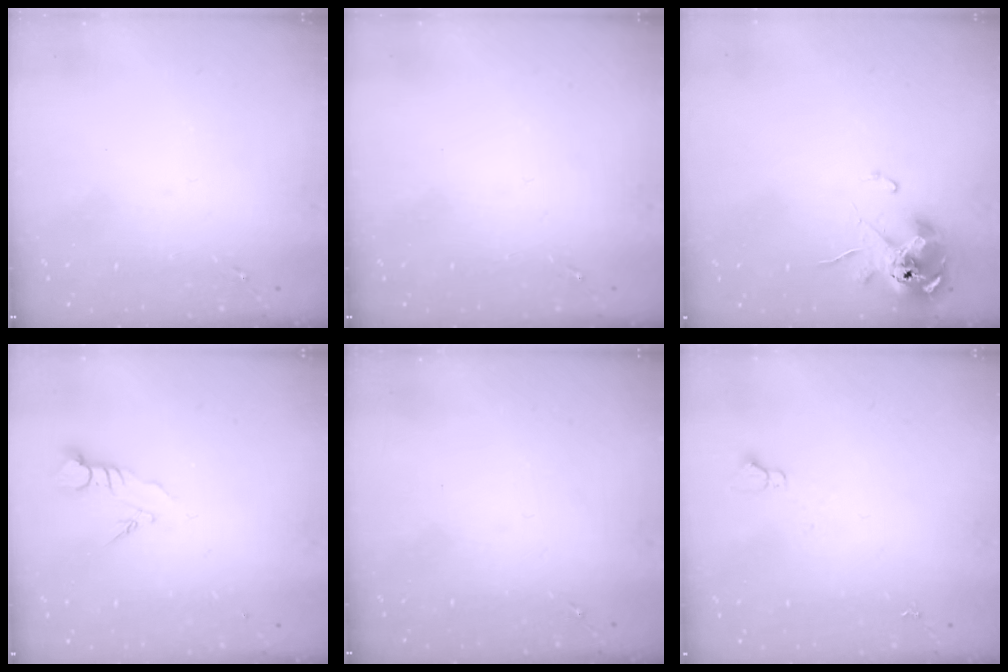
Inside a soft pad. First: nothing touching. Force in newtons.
{"total": 0.0}
{"total": 10.4, "press": 10.3, "slide": 1.4}
{"total": 3.7, "press": 3.6, "slide": 0.4}
{"total": 0.0}
{"total": 3.1, "press": 3.1, "slide": 0.3}